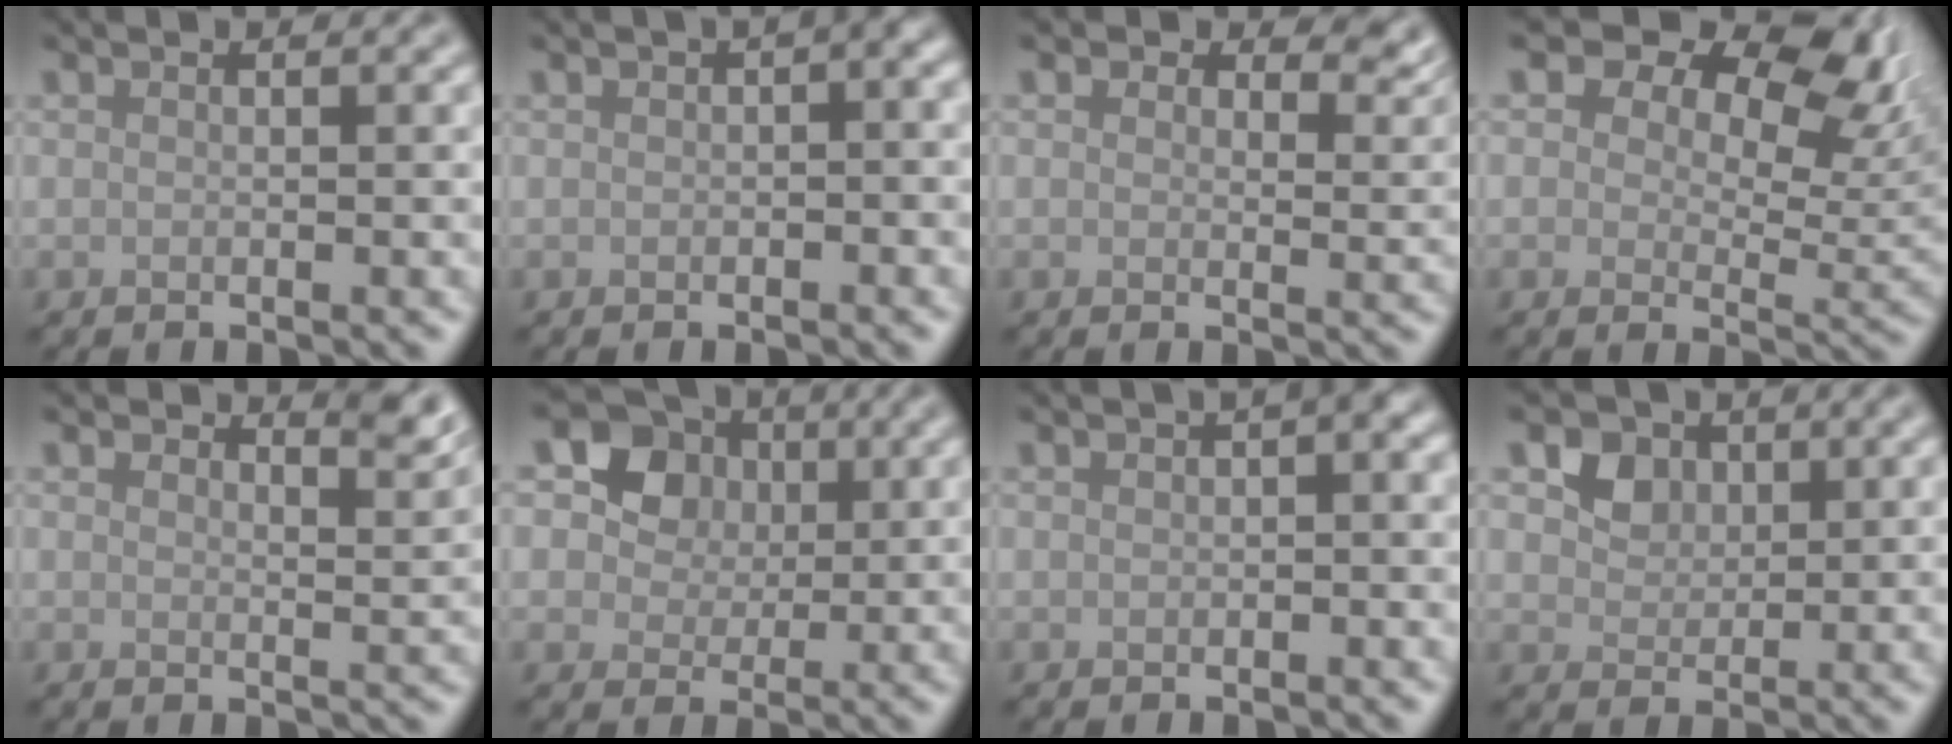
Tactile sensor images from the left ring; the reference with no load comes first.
{"total": 2.6, "force": [0.6, 1.2, 2.3], "torque": [-0.019, 0.011, 0.002]}
{"total": 4.0, "force": [2.4, 2.3, 2.2], "torque": [-0.031, -0.006, 0.028]}
{"total": 10.9, "force": [6.3, 5.8, 6.8], "torque": [-0.089, 0.005, 0.086]}
{"total": 2.4, "force": [2.2, 0.5, 1.0], "torque": [-0.009, -0.006, 0.029]}
{"total": 11.3, "force": [5.1, 9.1, 4.5], "torque": [-0.111, 0.025, 0.081]}
{"total": 2.3, "force": [0.5, 0.9, 2.0], "torque": [-0.018, 0.012, 0.004]}
{"total": 3.1, "force": [1.4, 2.4, 1.4], "torque": [-0.030, -0.011, 0.030]}